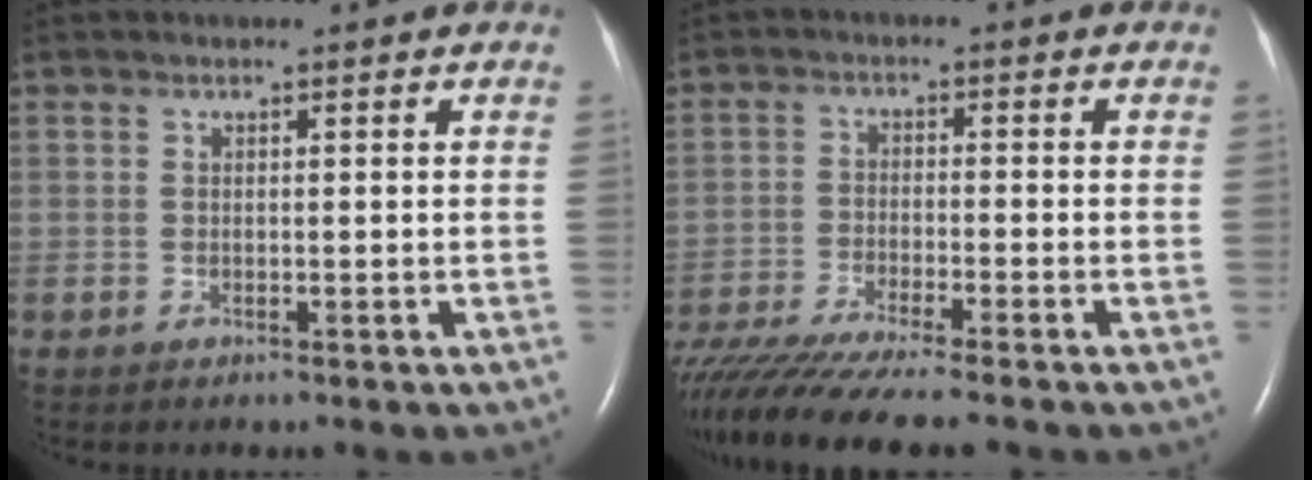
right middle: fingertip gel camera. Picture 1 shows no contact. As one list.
[{"total": 13.3, "force": [-11.4, -0.1, 6.9], "torque": [-0.117, -0.032, -0.189]}]